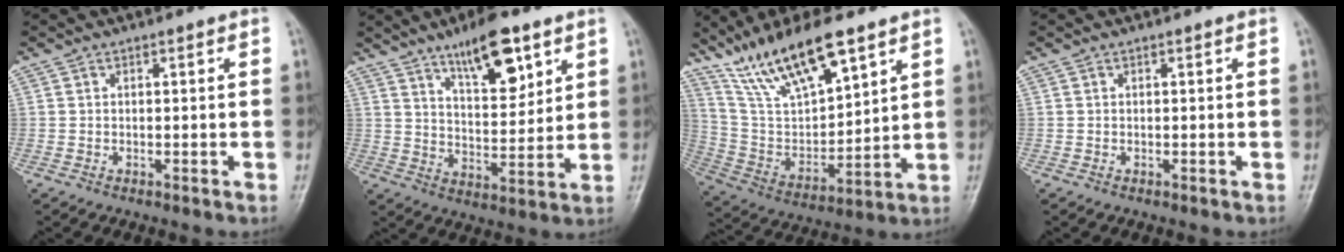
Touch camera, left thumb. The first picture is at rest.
{"total": 12.4, "force": [7.5, 4.5, 8.8], "torque": [-0.118, -0.044, 0.127]}
{"total": 17.3, "force": [11.9, 5.3, 11.3], "torque": [-0.186, -0.047, 0.237]}
{"total": 0.0}